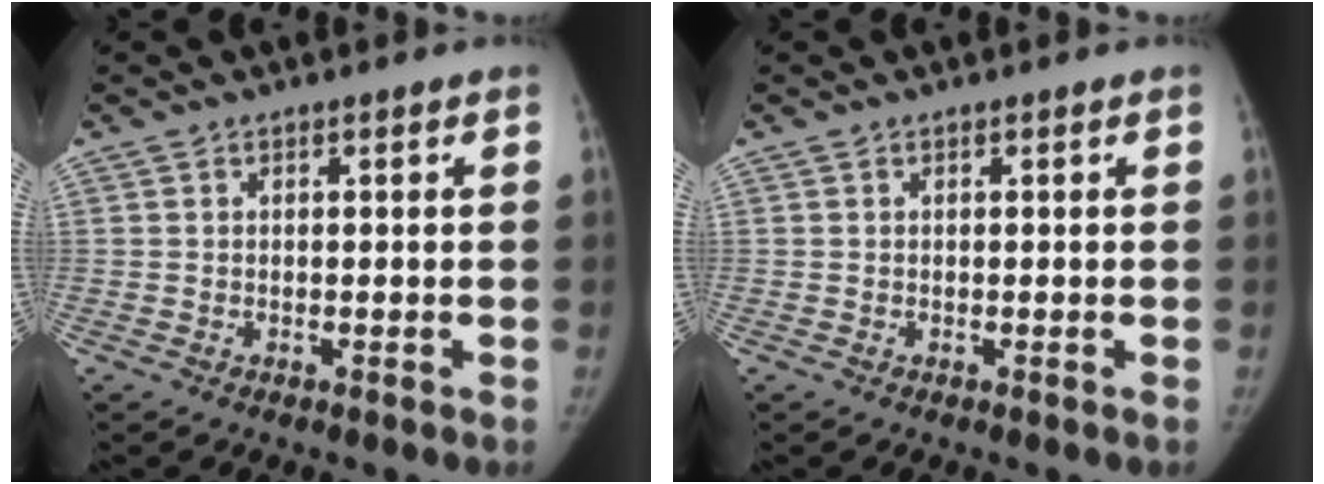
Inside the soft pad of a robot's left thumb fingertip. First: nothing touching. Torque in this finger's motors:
{"motor_torque": [0.02, -0.02, 0.15, -0.27, 0.00]}